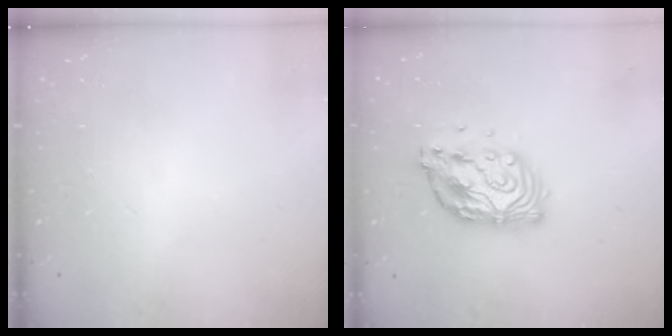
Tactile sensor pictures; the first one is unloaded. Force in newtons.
{"total": 11.0, "press": 10.9, "slide": 0.9}